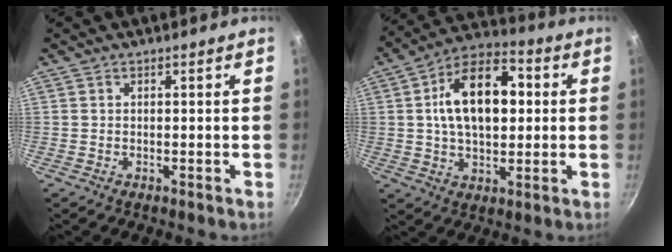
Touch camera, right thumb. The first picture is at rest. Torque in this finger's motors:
{"motor_torque": [-0.81, 1.71, 1.33, 0.03, 0.14]}